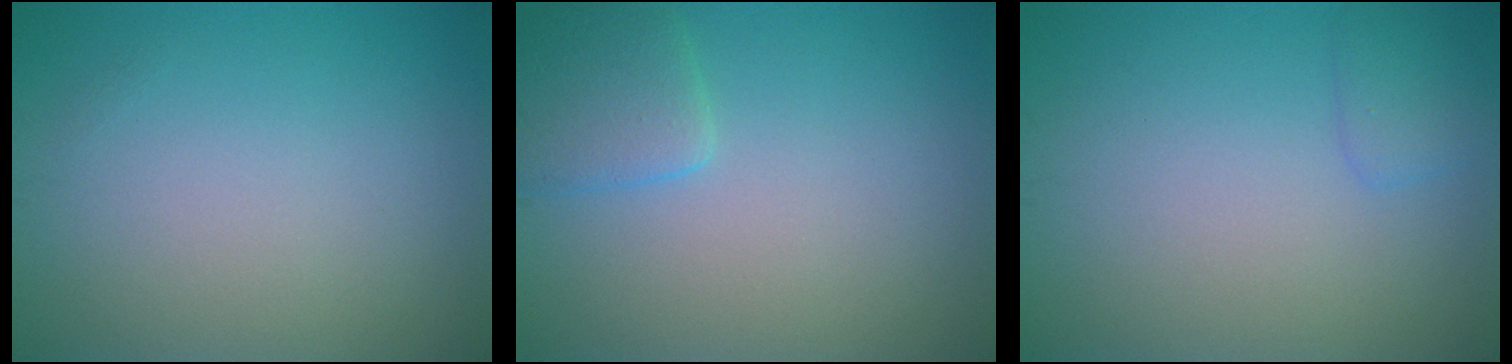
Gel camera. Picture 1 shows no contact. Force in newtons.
{"total": 2.5, "press": 2.5, "slide": 0.2}
{"total": 1.3, "press": 1.3, "slide": 0.1}